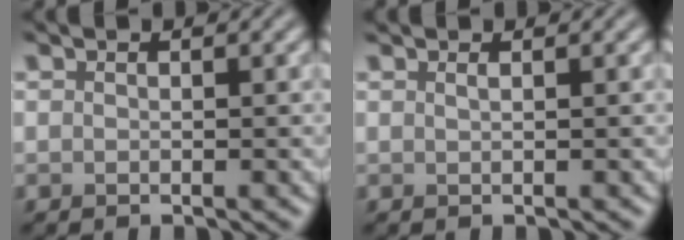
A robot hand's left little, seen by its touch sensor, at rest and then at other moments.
{"total": 0.9, "force": [0.5, 0.3, 0.6], "torque": [-0.006, 0.001, 0.004]}